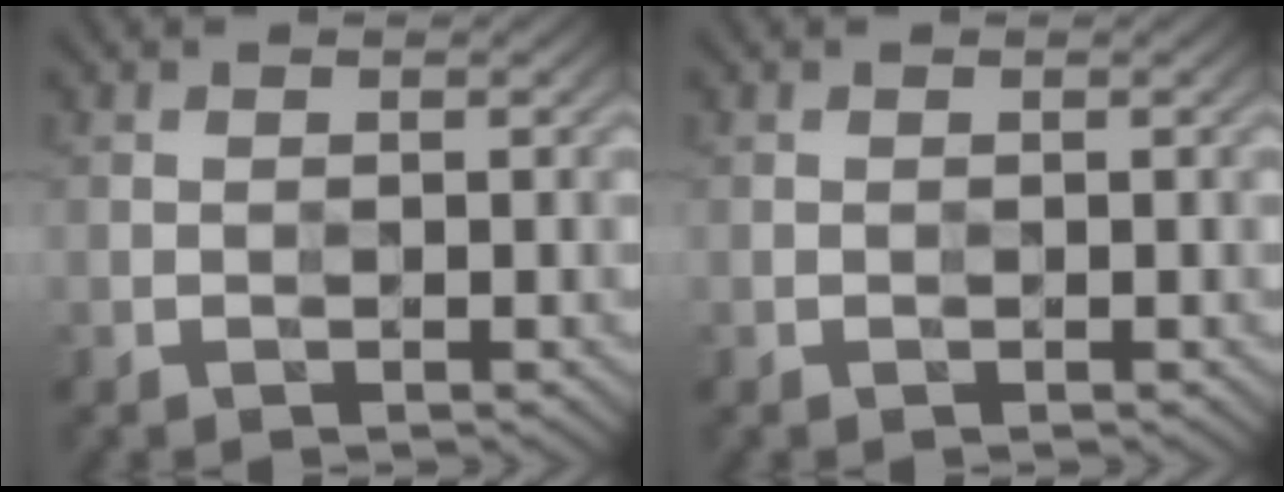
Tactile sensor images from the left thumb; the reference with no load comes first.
{"total": 0.0}